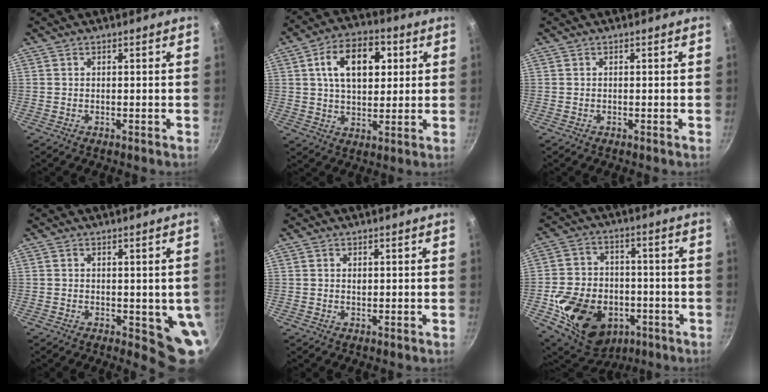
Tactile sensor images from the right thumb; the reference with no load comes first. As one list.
[{"total": 13.7, "force": [3.6, 8.5, 10.1], "torque": [-0.136, 0.004, 0.051]}, {"total": 0.0}, {"total": 7.7, "force": [-1.2, 3.3, 6.9], "torque": [-0.055, -0.009, -0.011]}, {"total": 0.7, "force": [0.2, 0.5, 0.5], "torque": [-0.006, 0.001, 0.004]}, {"total": 20.4, "force": [-5.8, 15.5, 12.0], "torque": [-0.194, 0.039, -0.077]}]